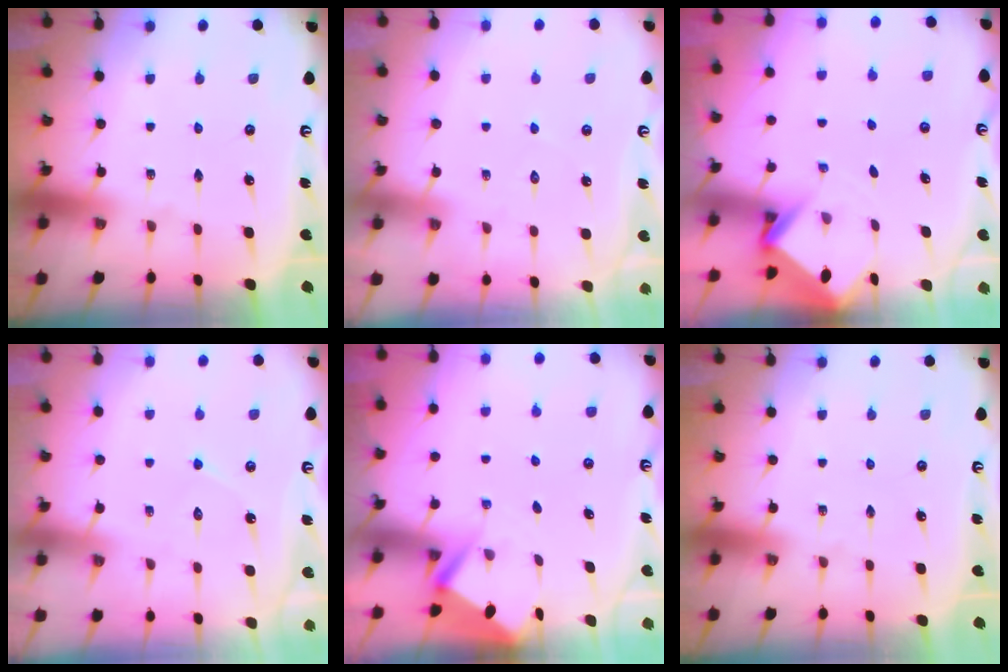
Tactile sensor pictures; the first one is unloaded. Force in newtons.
{"total": 5.3, "press": 5.2, "slide": 0.6}
{"total": 2.9, "press": 2.9, "slide": 0.2}
{"total": 4.9, "press": 4.8, "slide": 0.5}
{"total": 2.8, "press": 2.8, "slide": 0.4}
{"total": 0.0}